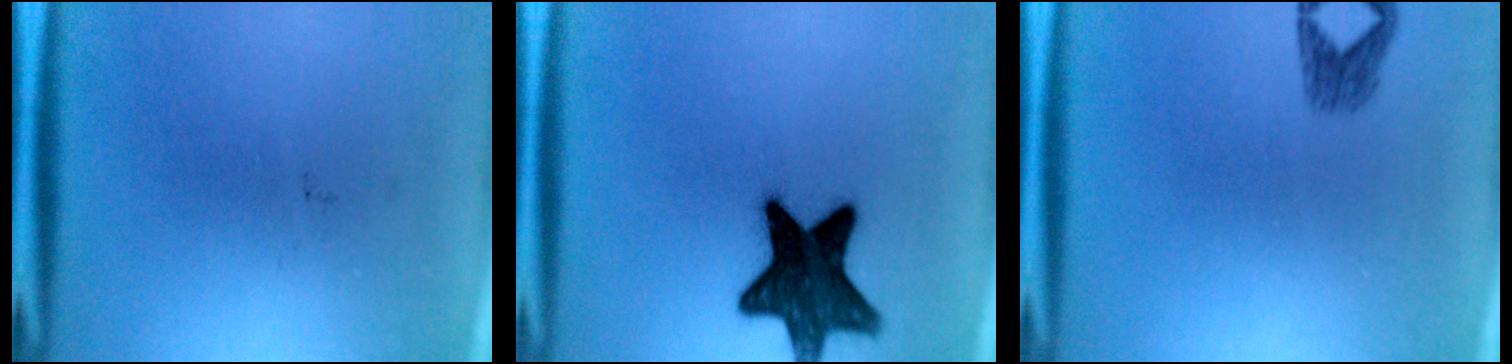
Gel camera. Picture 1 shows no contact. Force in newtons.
{"total": 14.5}
{"total": 1.8}